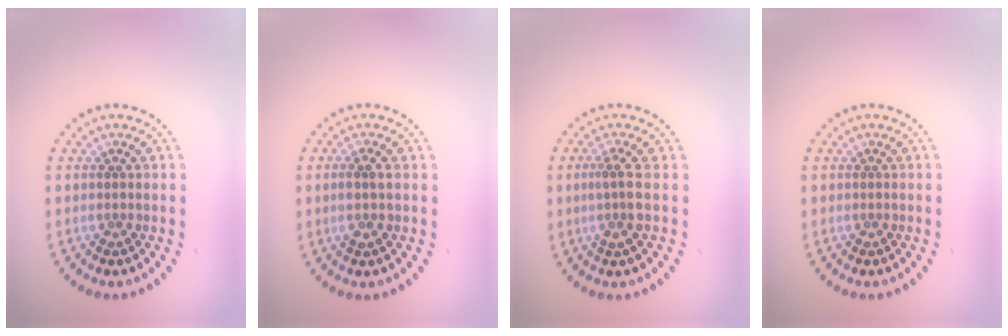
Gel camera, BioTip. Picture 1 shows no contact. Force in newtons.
{"total": 1.2, "press": 1.0, "slide": 0.7}
{"total": 2.1, "press": 1.5, "slide": 1.4}
{"total": 0.0}